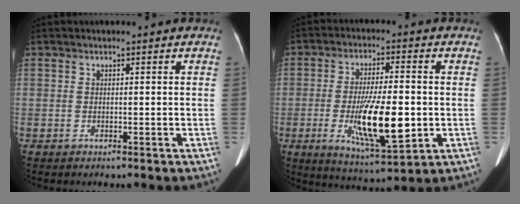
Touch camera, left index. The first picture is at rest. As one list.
[{"total": 12.8, "force": [-2.5, 2.7, 12.3], "torque": [-0.221, -0.023, -0.034]}]